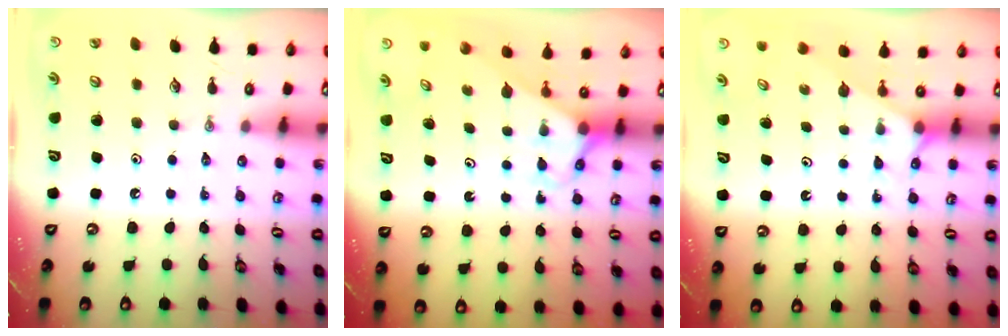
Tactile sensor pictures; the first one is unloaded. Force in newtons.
{"total": 2.7, "press": 2.7, "slide": 0.2}
{"total": 1.9, "press": 1.9, "slide": 0.3}